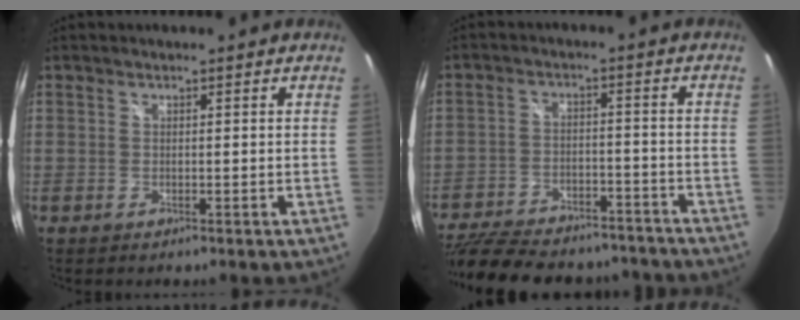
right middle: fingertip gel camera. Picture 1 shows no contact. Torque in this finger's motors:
{"motor_torque": [1.09, -1.05, 0.68, 0.19]}